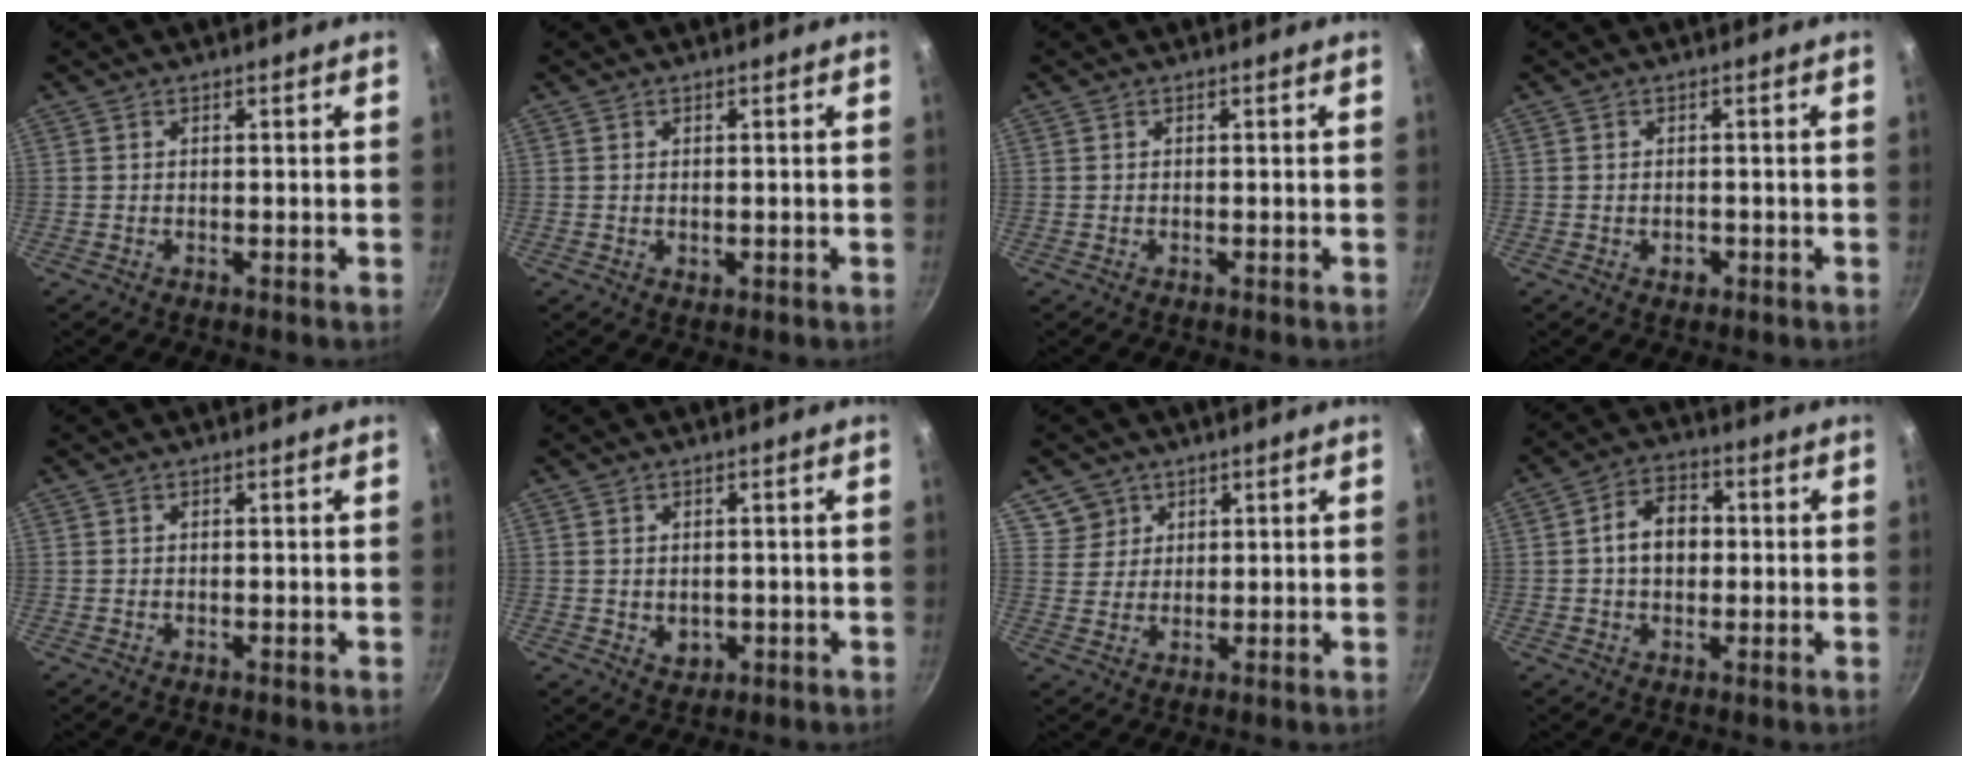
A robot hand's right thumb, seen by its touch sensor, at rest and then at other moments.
{"total": 0.9, "force": [0.0, 0.7, 0.6], "torque": [-0.008, -0.001, 0.001]}
{"total": 0.0}
{"total": 1.8, "force": [-0.7, 1.3, 1.1], "torque": [-0.013, 0.004, -0.008]}
{"total": 0.0}
{"total": 2.9, "force": [-0.2, 2.4, 1.6], "torque": [-0.018, -0.003, 0.005]}
{"total": 4.7, "force": [2.7, 3.8, 0.2], "torque": [0.026, 0.000, 0.050]}
{"total": 7.7, "force": [0.3, 5.6, 5.3], "torque": [-0.061, 0.018, -0.003]}